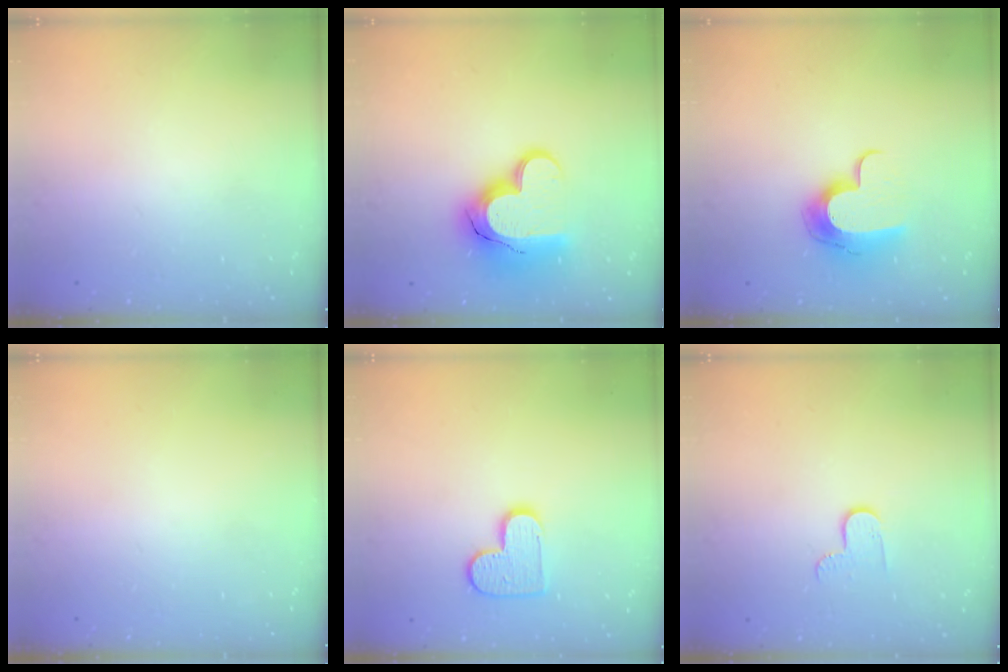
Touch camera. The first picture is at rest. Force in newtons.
{"total": 16.9, "press": 16.9, "slide": 1.3}
{"total": 11.3, "press": 11.3, "slide": 0.2}
{"total": 0.0}
{"total": 10.1, "press": 10.1, "slide": 0.3}
{"total": 5.2, "press": 5.2, "slide": 0.5}